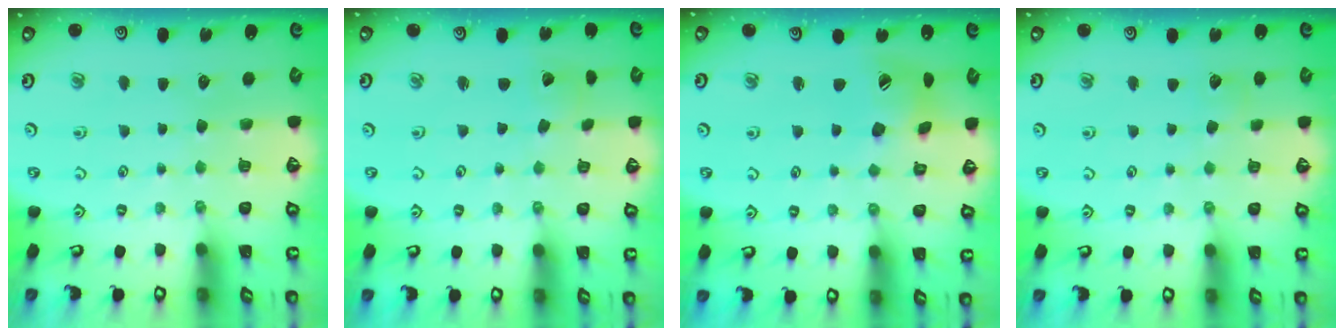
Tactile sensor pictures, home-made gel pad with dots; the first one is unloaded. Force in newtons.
{"total": 1.8, "press": 1.8, "slide": 0.1}
{"total": 12.3, "press": 12.2, "slide": 1.1}
{"total": 3.4, "press": 3.4, "slide": 0.3}